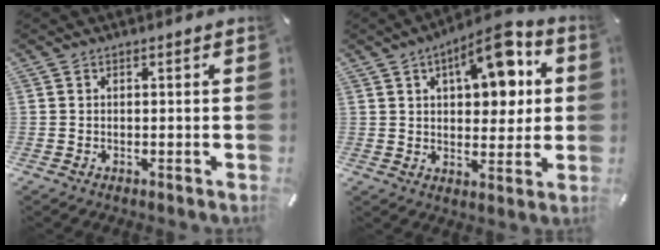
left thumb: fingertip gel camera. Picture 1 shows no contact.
{"total": 14.1, "force": [5.8, 7.1, 10.8], "torque": [-0.136, -0.025, 0.094]}